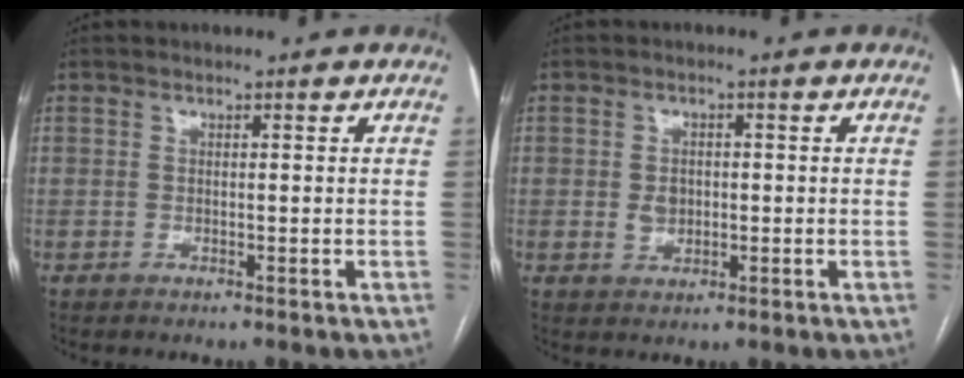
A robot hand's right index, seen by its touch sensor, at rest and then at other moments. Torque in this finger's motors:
{"motor_torque": [0.11, 0.27, -0.01, 0.00]}